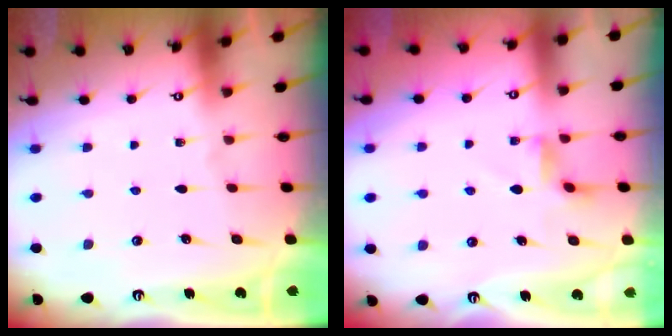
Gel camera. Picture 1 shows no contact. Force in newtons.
{"total": 2.6, "press": 2.6, "slide": 0.5}